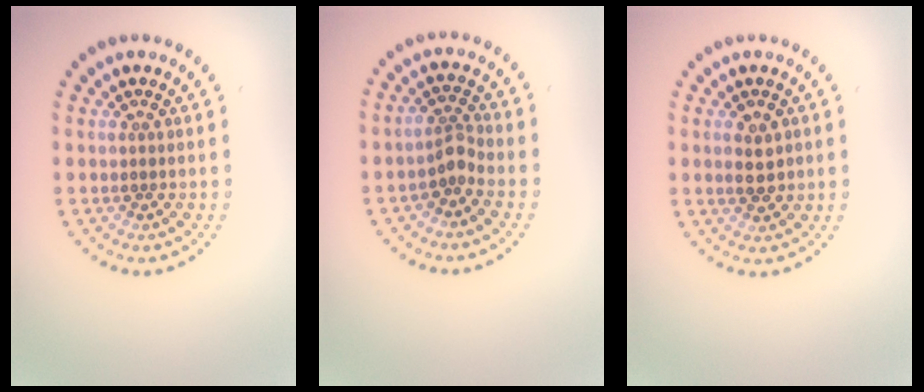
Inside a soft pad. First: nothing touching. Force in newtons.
{"total": 2.0, "press": 1.4, "slide": 1.3}
{"total": 2.2, "press": 2.2, "slide": 0.3}